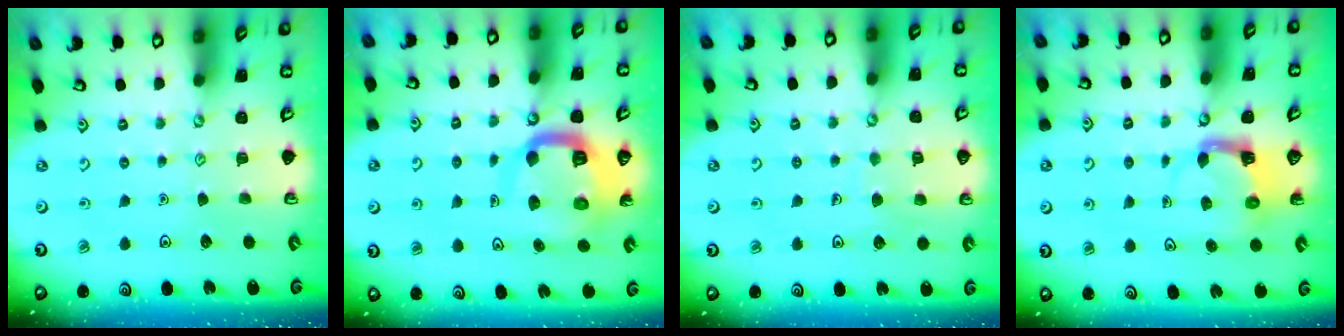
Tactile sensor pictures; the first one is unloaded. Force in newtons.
{"total": 12.3, "press": 12.2, "slide": 1.4}
{"total": 4.7, "press": 4.7, "slide": 0.4}
{"total": 4.0, "press": 3.9, "slide": 0.7}